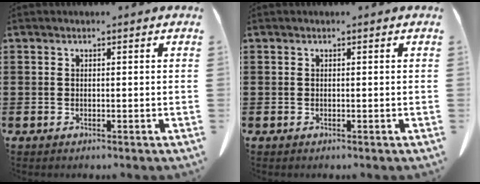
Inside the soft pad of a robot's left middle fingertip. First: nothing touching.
{"total": 0.0}